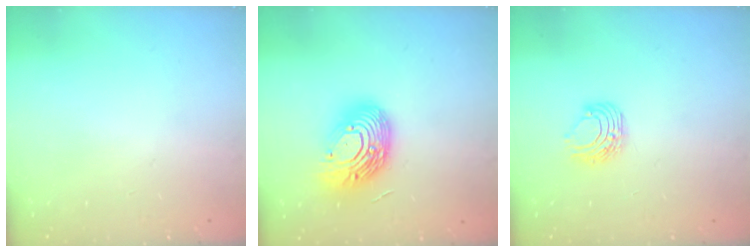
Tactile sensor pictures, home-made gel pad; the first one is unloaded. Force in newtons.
{"total": 17.8, "press": 17.7, "slide": 1.4}
{"total": 7.5, "press": 7.5, "slide": 0.7}